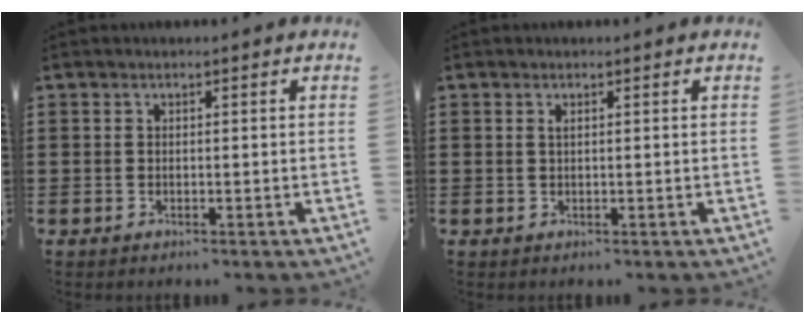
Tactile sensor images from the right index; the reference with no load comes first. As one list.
[{"total": 0.5, "force": [0.3, 0.1, 0.5], "torque": [-0.011, 0.000, 0.005]}]